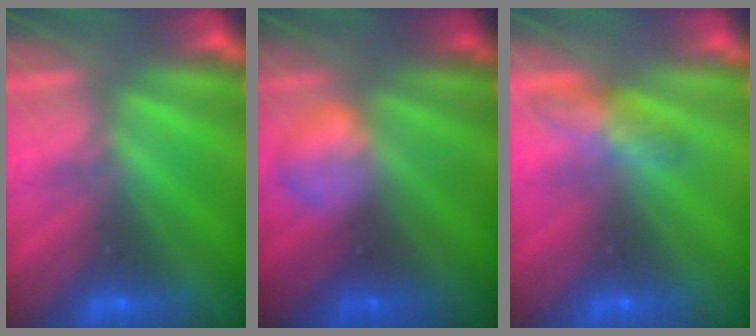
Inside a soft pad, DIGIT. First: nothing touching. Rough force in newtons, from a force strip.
{"total": 2.3}
{"total": 2.7}